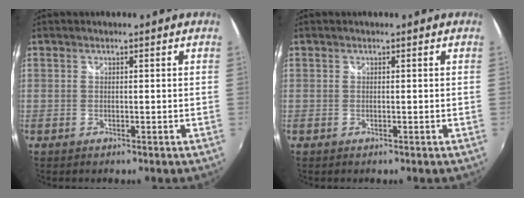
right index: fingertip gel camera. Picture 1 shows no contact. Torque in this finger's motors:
{"motor_torque": [0.00, 0.00, 0.02, 0.01]}